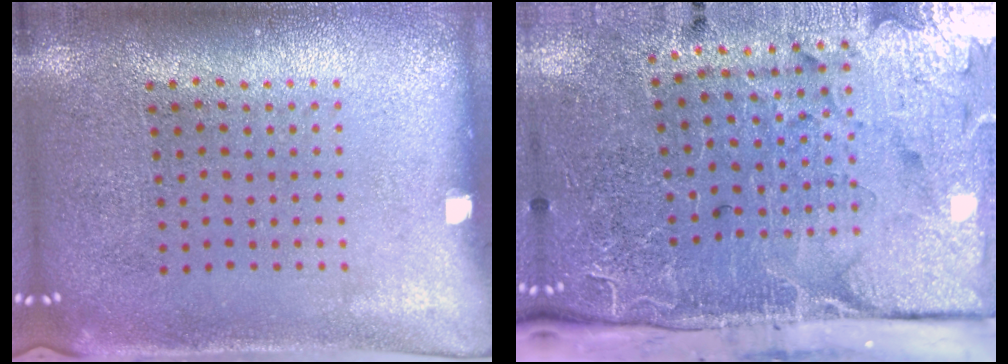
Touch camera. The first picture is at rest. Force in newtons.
{"total": 5.0, "press": 3.9, "slide": 3.1}